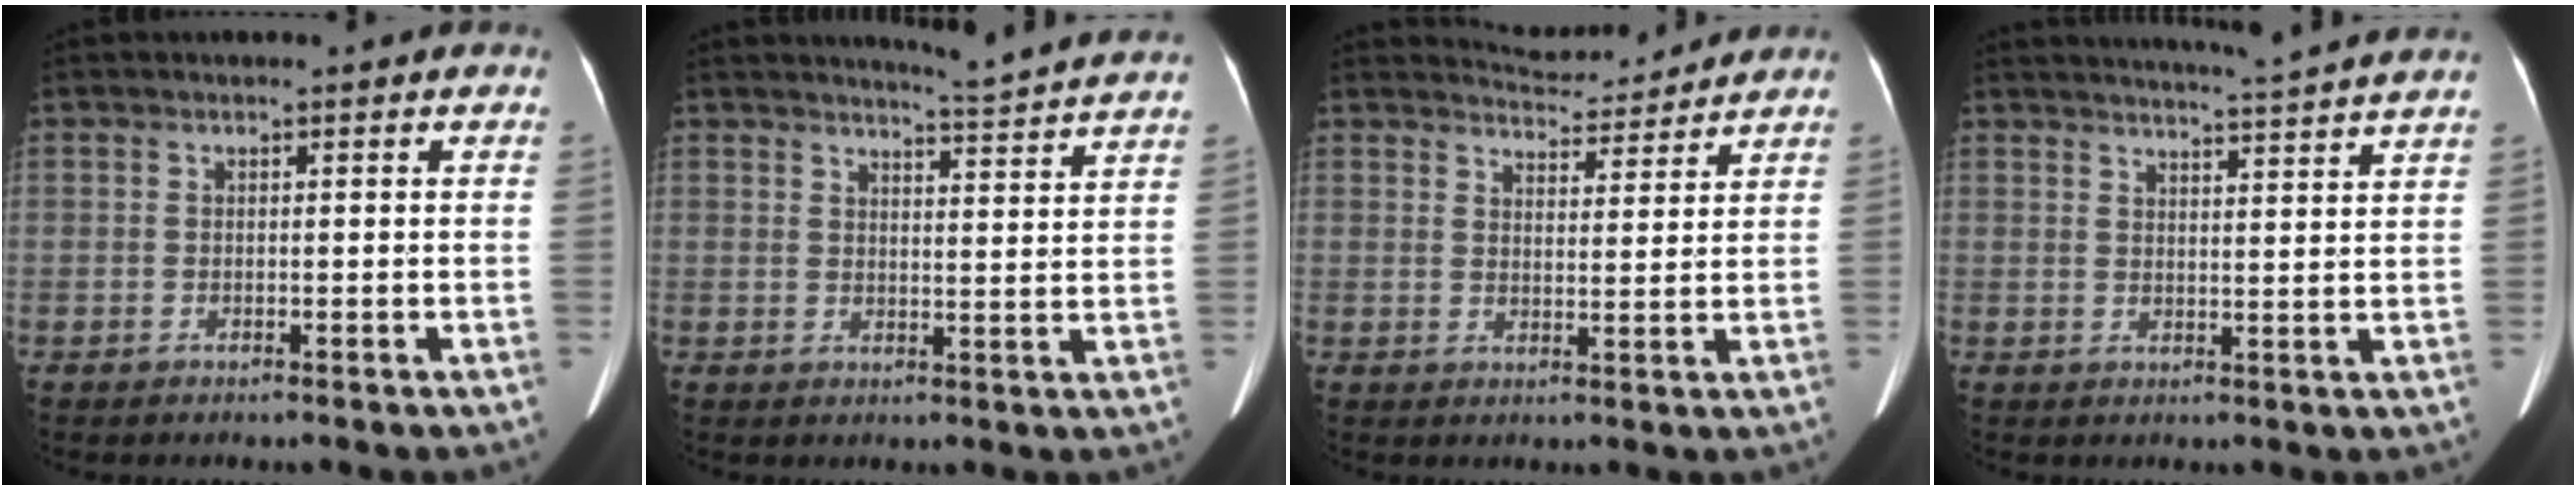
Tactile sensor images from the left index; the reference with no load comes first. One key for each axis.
{"total": 8.5, "fx": 8.2, "fy": -1.6, "fz": 1.5, "tx": -0.038, "ty": -0.026, "tz": 0.096}
{"total": 6.2, "fx": 6.2, "fy": 0.5, "fz": -0.2, "tx": -0.007, "ty": 0.007, "tz": 0.086}
{"total": 12.4, "fx": 11.5, "fy": -1.7, "fz": 4.2, "tx": -0.070, "ty": -0.019, "tz": 0.138}